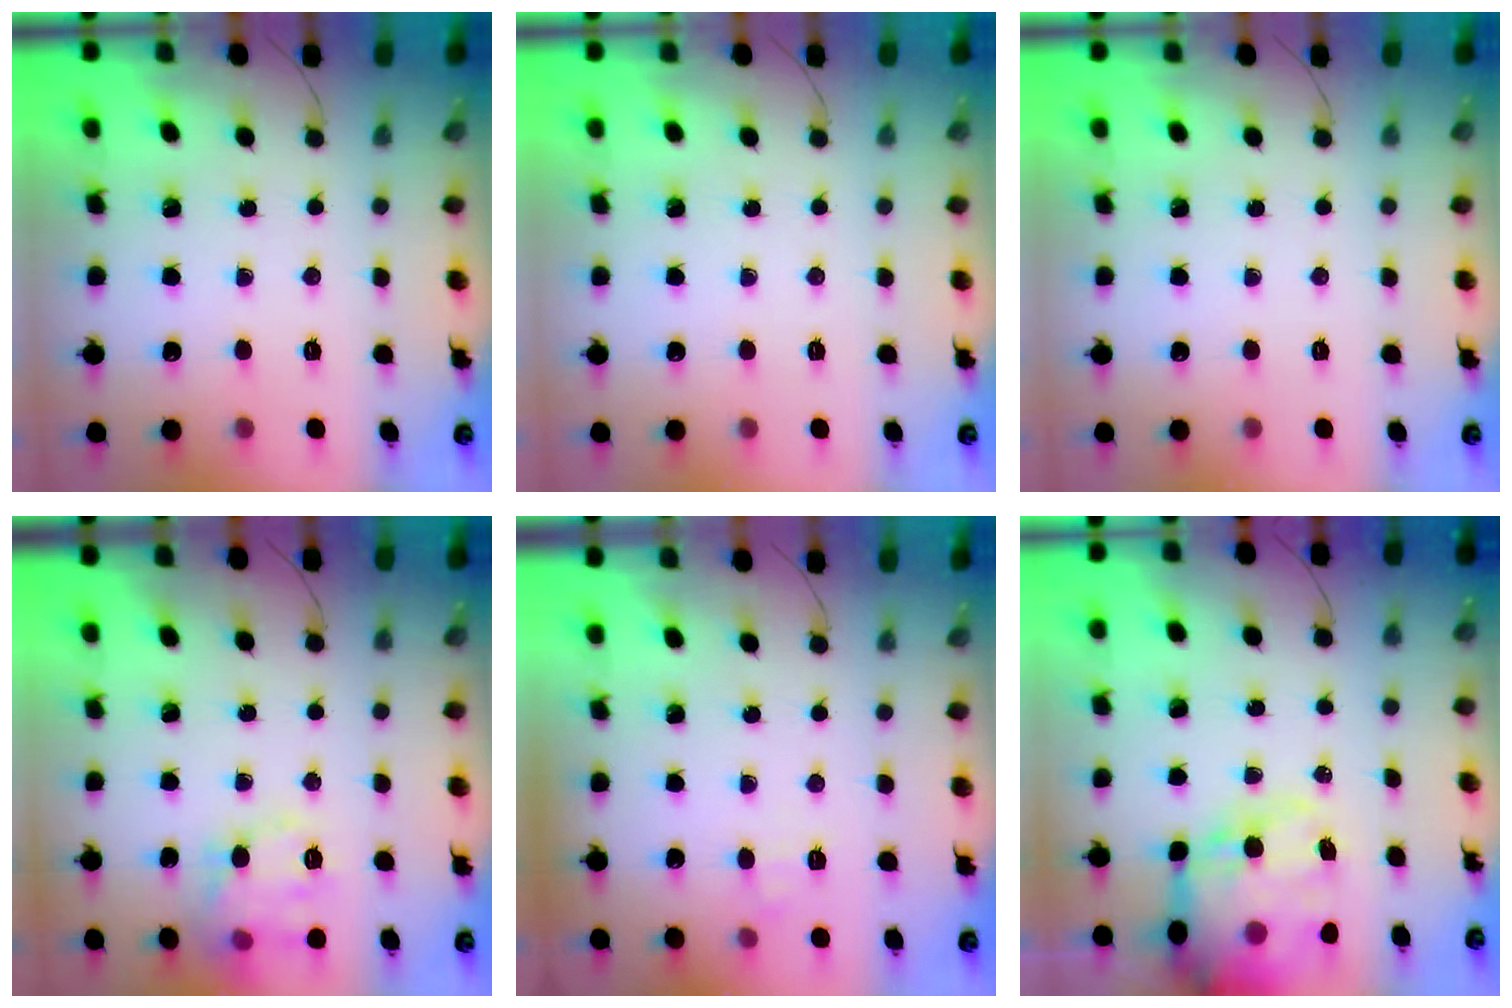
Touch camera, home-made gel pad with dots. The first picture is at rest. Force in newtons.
{"total": 0.0}
{"total": 0.0}
{"total": 13.3, "press": 13.3, "slide": 0.3}
{"total": 6.3, "press": 6.1, "slide": 1.6}
{"total": 20.3, "press": 19.7, "slide": 4.8}